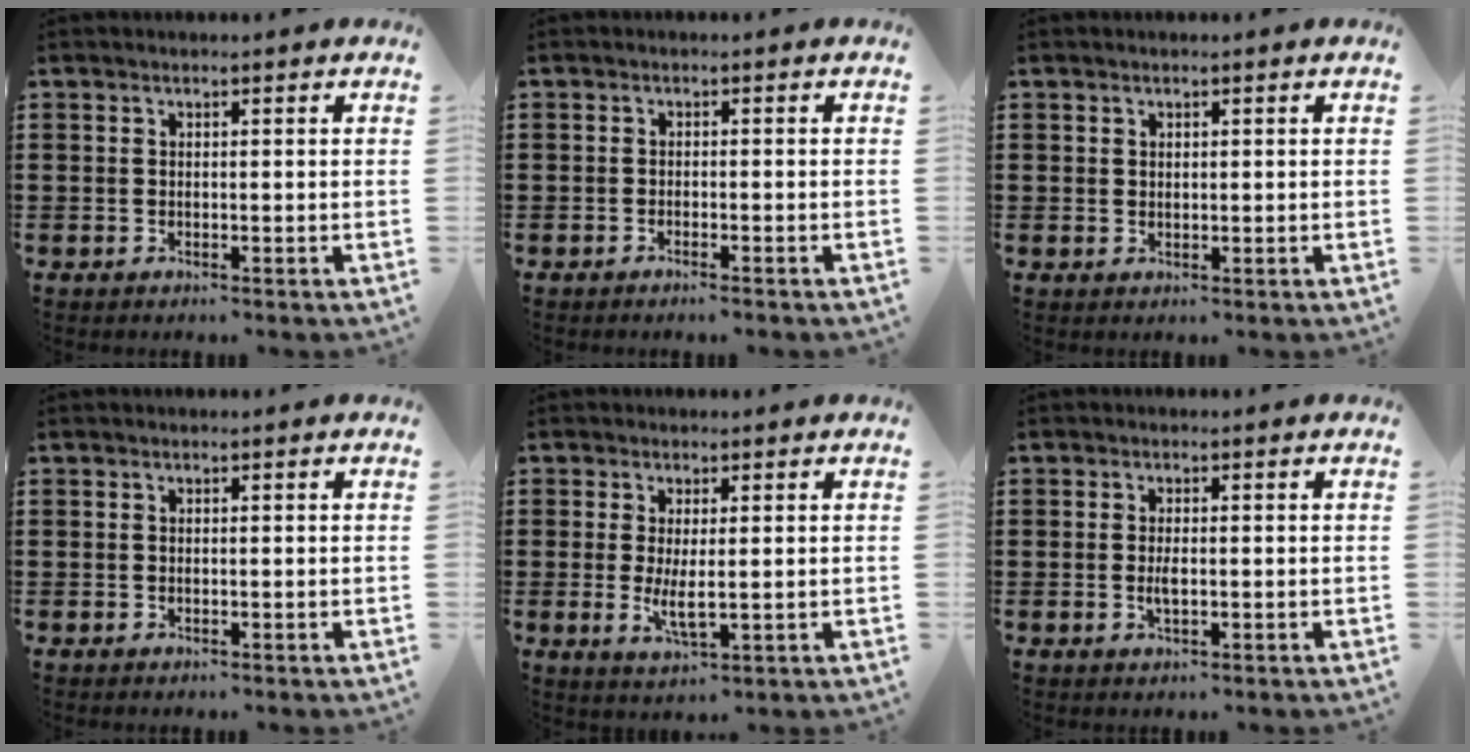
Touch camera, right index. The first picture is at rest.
{"total": 0.9, "force": [-0.8, -0.1, 0.4], "torque": [-0.007, -0.001, -0.016]}
{"total": 0.7, "force": [0.4, 0.5, 0.2], "torque": [-0.005, 0.003, 0.009]}
{"total": 0.0}
{"total": 4.4, "force": [0.1, 1.5, 4.2], "torque": [-0.075, -0.005, -0.001]}
{"total": 1.9, "force": [-0.2, 0.7, 1.8], "torque": [-0.040, -0.003, -0.006]}